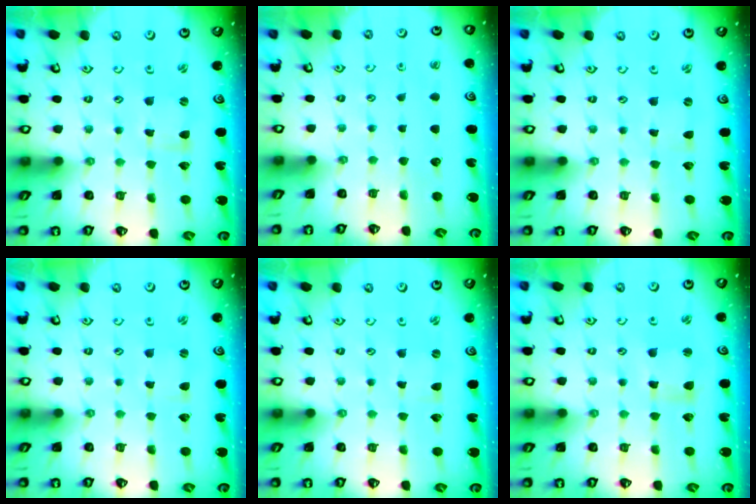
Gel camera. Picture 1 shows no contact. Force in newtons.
{"total": 0.0}
{"total": 0.0}
{"total": 1.0, "press": 1.0, "slide": 0.3}
{"total": 0.0}
{"total": 2.9, "press": 2.9, "slide": 0.3}